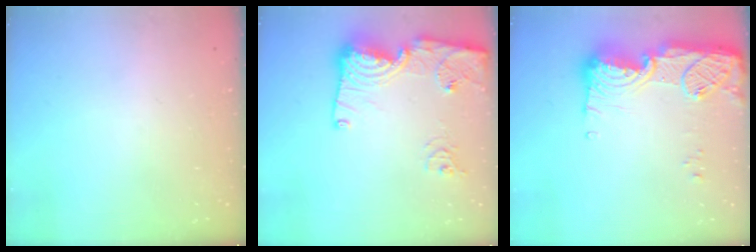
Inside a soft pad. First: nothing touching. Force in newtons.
{"total": 16.3, "press": 16.3, "slide": 1.3}
{"total": 21.0, "press": 20.1, "slide": 6.1}